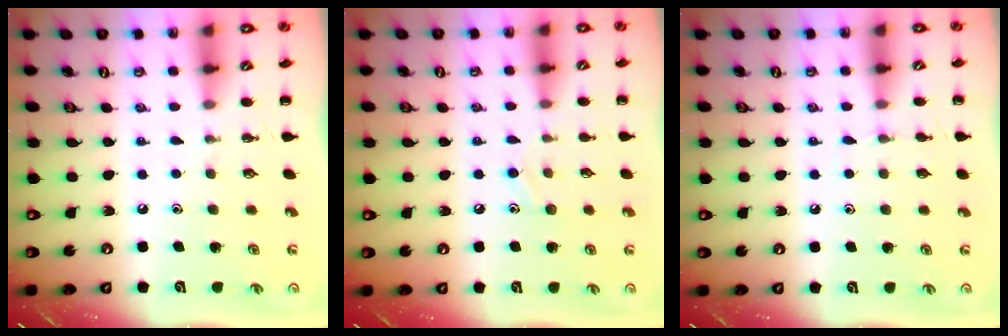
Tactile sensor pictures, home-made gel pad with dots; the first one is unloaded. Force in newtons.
{"total": 7.0, "press": 6.7, "slide": 1.9}
{"total": 3.7, "press": 3.6, "slide": 1.1}